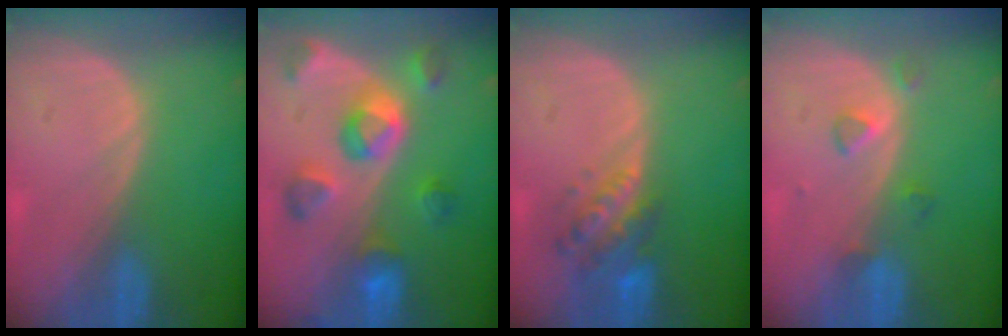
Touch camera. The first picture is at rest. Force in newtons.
{"total": 9.3, "press": 8.5, "slide": 3.9}
{"total": 5.9, "press": 5.6, "slide": 1.8}
{"total": 3.0, "press": 2.8, "slide": 0.9}